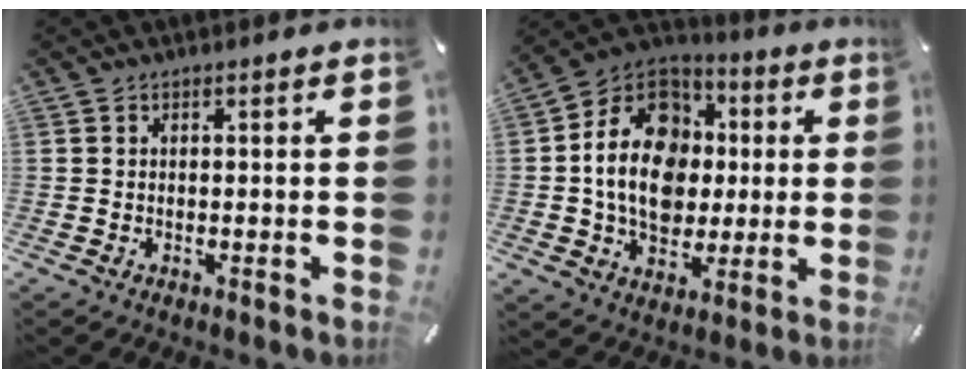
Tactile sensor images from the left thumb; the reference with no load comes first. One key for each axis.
{"total": 16.9, "fx": -0.5, "fy": 13.9, "fz": 9.7, "tx": -0.203, "ty": 0.015, "tz": -0.007}